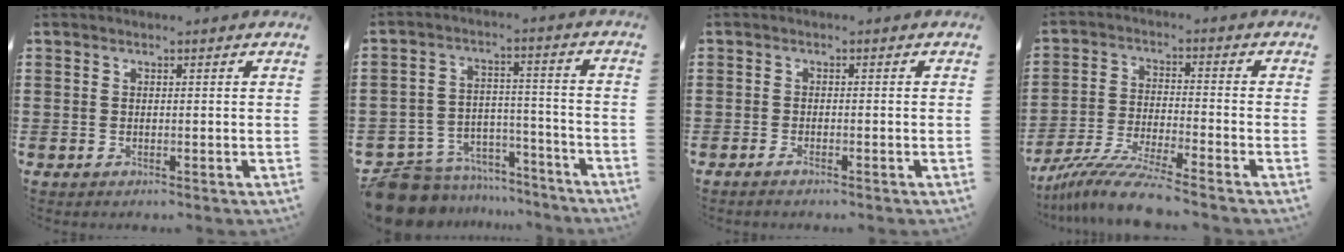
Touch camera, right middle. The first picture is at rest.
{"total": 9.0, "force": [-8.5, 2.8, 0.8], "torque": [-0.035, 0.021, -0.170]}
{"total": 0.9, "force": [-0.8, 0.2, 0.5], "torque": [-0.012, -0.004, -0.014]}
{"total": 8.1, "force": [-7.1, -0.1, 3.8], "torque": [-0.079, -0.009, -0.139]}